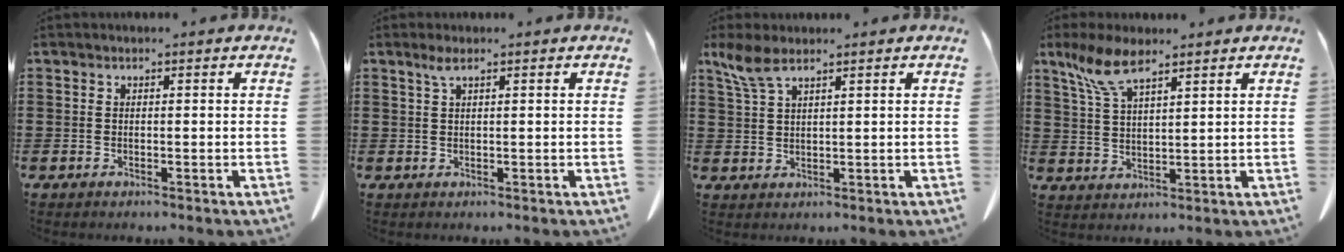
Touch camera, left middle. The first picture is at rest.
{"total": 1.8, "force": [0.9, 0.3, 1.5], "torque": [-0.032, 0.003, 0.015]}
{"total": 4.4, "force": [2.9, 1.1, 3.2], "torque": [-0.078, -0.003, 0.052]}
{"total": 7.3, "force": [5.0, 1.8, 5.0], "torque": [-0.119, -0.006, 0.089]}